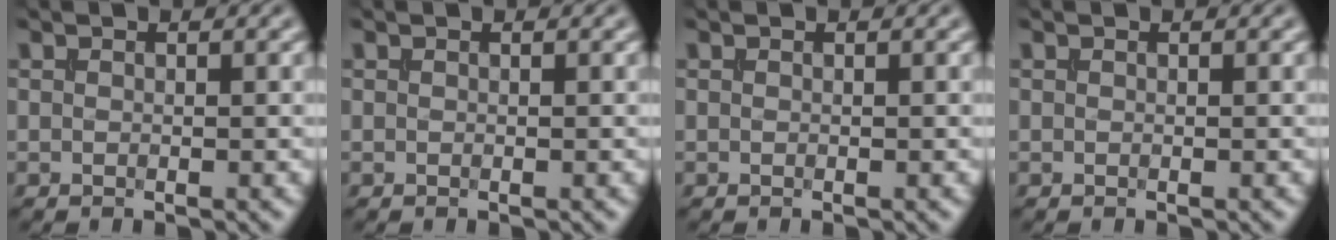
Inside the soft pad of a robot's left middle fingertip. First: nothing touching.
{"total": 0.0}
{"total": 0.0}
{"total": 0.0}